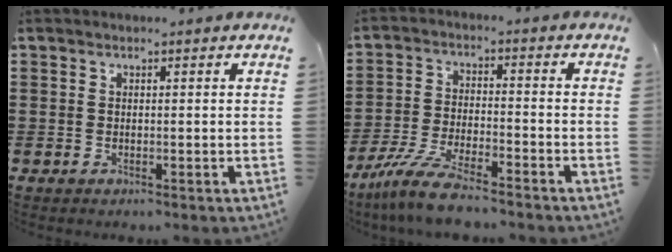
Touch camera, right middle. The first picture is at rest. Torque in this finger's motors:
{"motor_torque": [2.04, -0.10, 0.55, 0.19]}